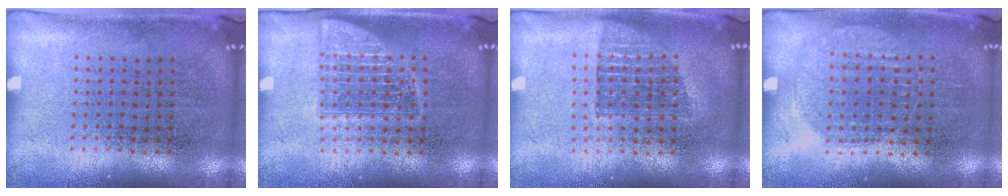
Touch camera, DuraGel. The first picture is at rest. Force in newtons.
{"total": 2.5, "press": 2.5, "slide": 0.4}
{"total": 1.4, "press": 1.2, "slide": 0.7}
{"total": 1.0, "press": 0.9, "slide": 0.3}